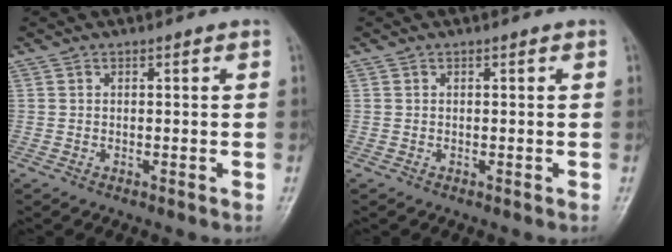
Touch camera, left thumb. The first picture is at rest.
{"total": 0.0}